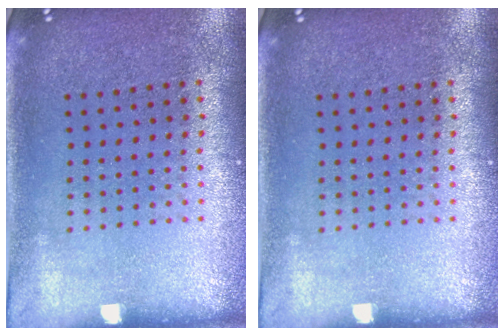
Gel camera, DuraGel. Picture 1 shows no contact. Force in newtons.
{"total": 0.0}